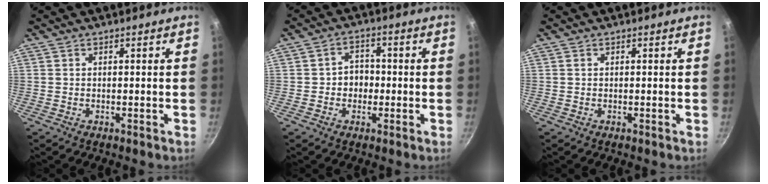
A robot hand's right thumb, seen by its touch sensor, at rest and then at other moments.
{"total": 4.6, "force": [-0.8, 3.9, 2.3], "torque": [-0.001, 0.012, -0.015]}
{"total": 0.0}